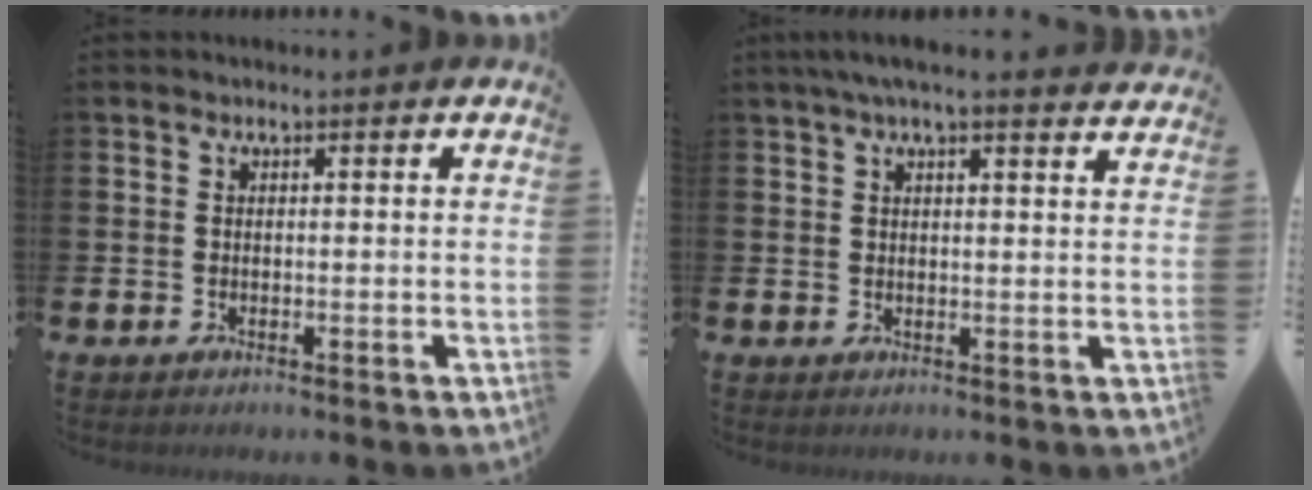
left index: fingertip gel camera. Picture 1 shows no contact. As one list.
[{"total": 4.0, "force": [3.6, 0.0, 1.7], "torque": [-0.037, -0.009, 0.064]}]